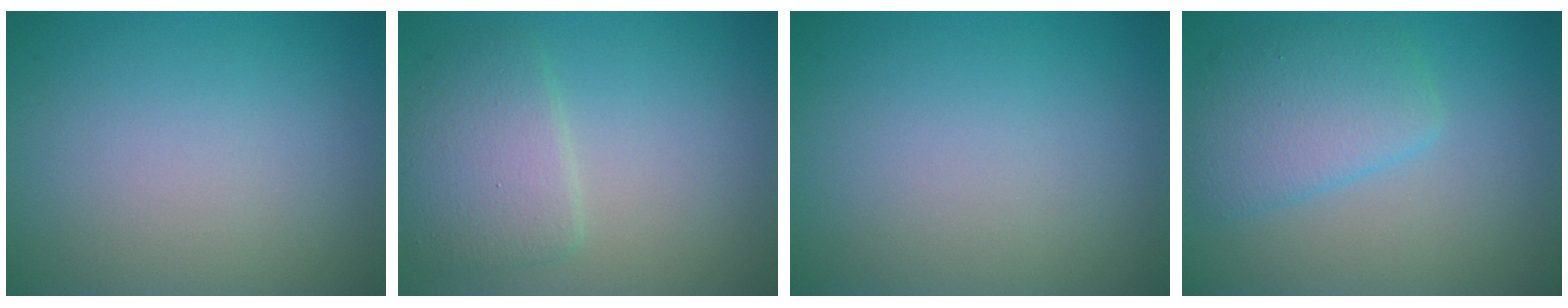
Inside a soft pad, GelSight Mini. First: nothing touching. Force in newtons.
{"total": 3.7, "press": 3.7, "slide": 0.1}
{"total": 0.0}
{"total": 4.1, "press": 4.1, "slide": 0.2}